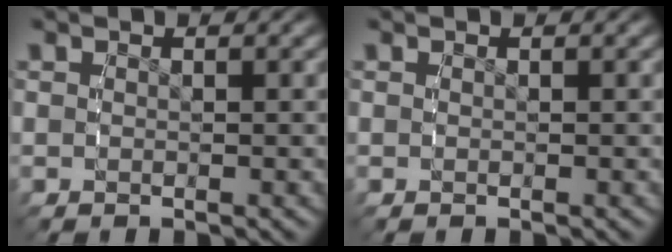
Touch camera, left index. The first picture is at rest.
{"total": 0.0}